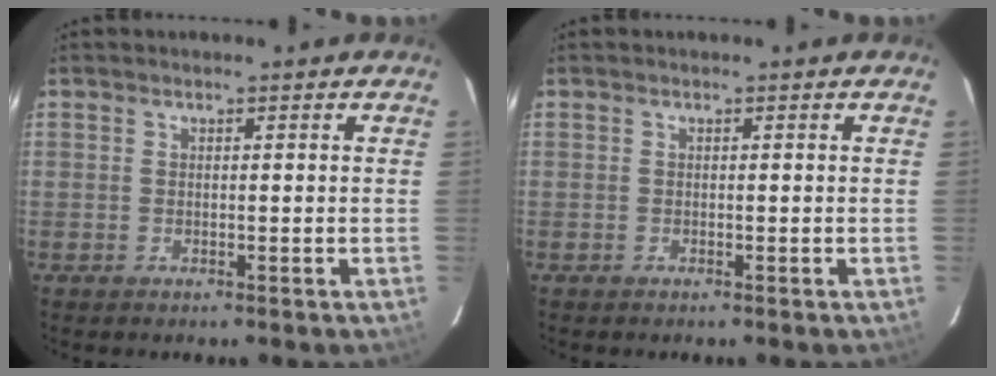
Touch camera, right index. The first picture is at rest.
{"total": 0.0}